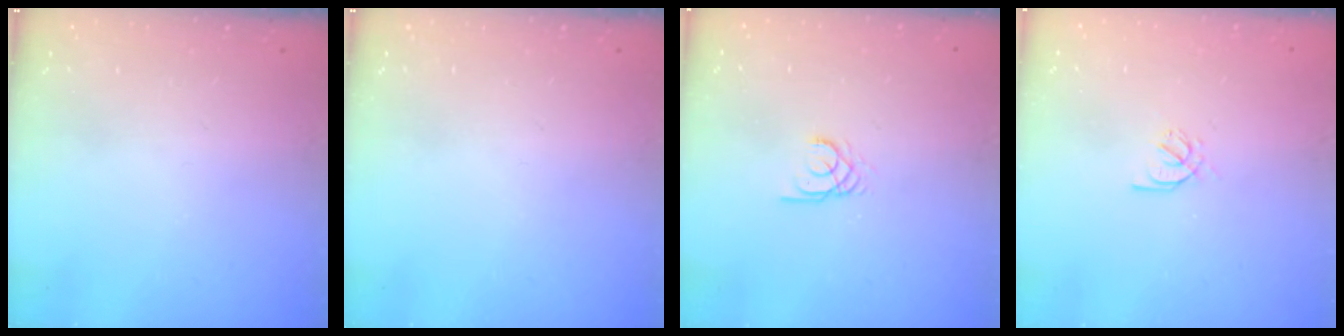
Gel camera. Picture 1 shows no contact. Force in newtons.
{"total": 0.0}
{"total": 2.0, "press": 2.0, "slide": 0.2}
{"total": 2.6, "press": 2.6, "slide": 0.4}